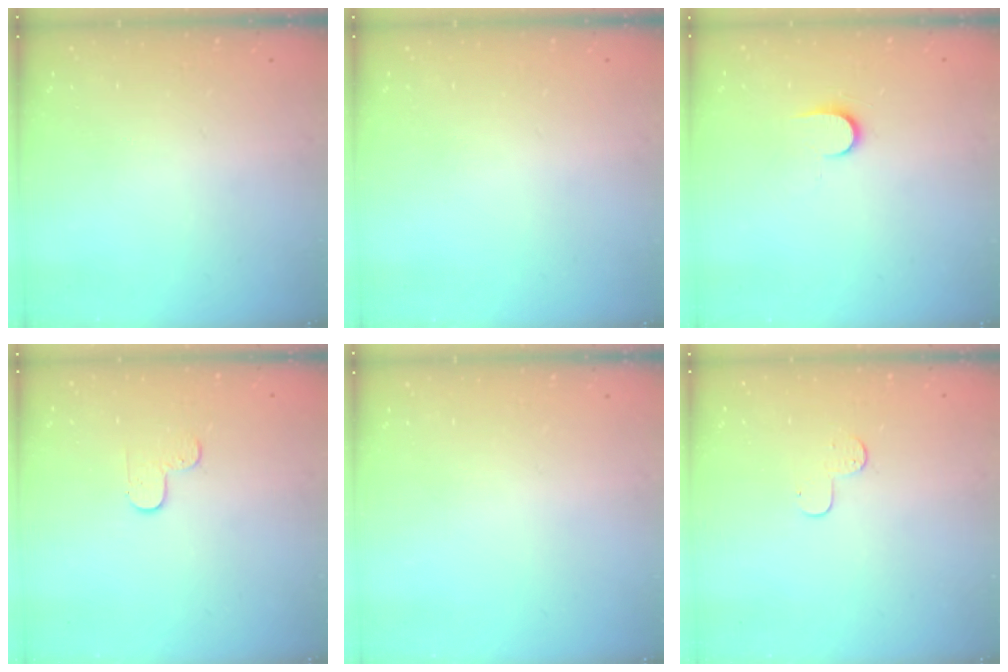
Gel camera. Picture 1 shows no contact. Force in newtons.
{"total": 0.0}
{"total": 6.9, "press": 6.9, "slide": 0.8}
{"total": 3.6, "press": 3.6, "slide": 0.4}
{"total": 0.0}
{"total": 4.3, "press": 4.3, "slide": 0.4}